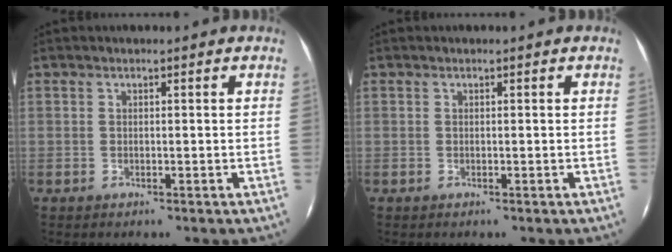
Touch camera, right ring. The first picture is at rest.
{"total": 0.0}